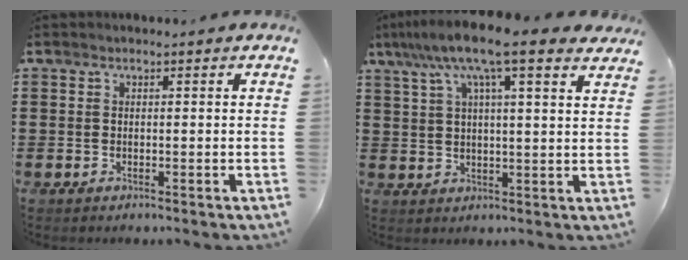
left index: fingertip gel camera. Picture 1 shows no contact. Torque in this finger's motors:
{"motor_torque": [2.14, 0.00, 1.05, 0.21]}